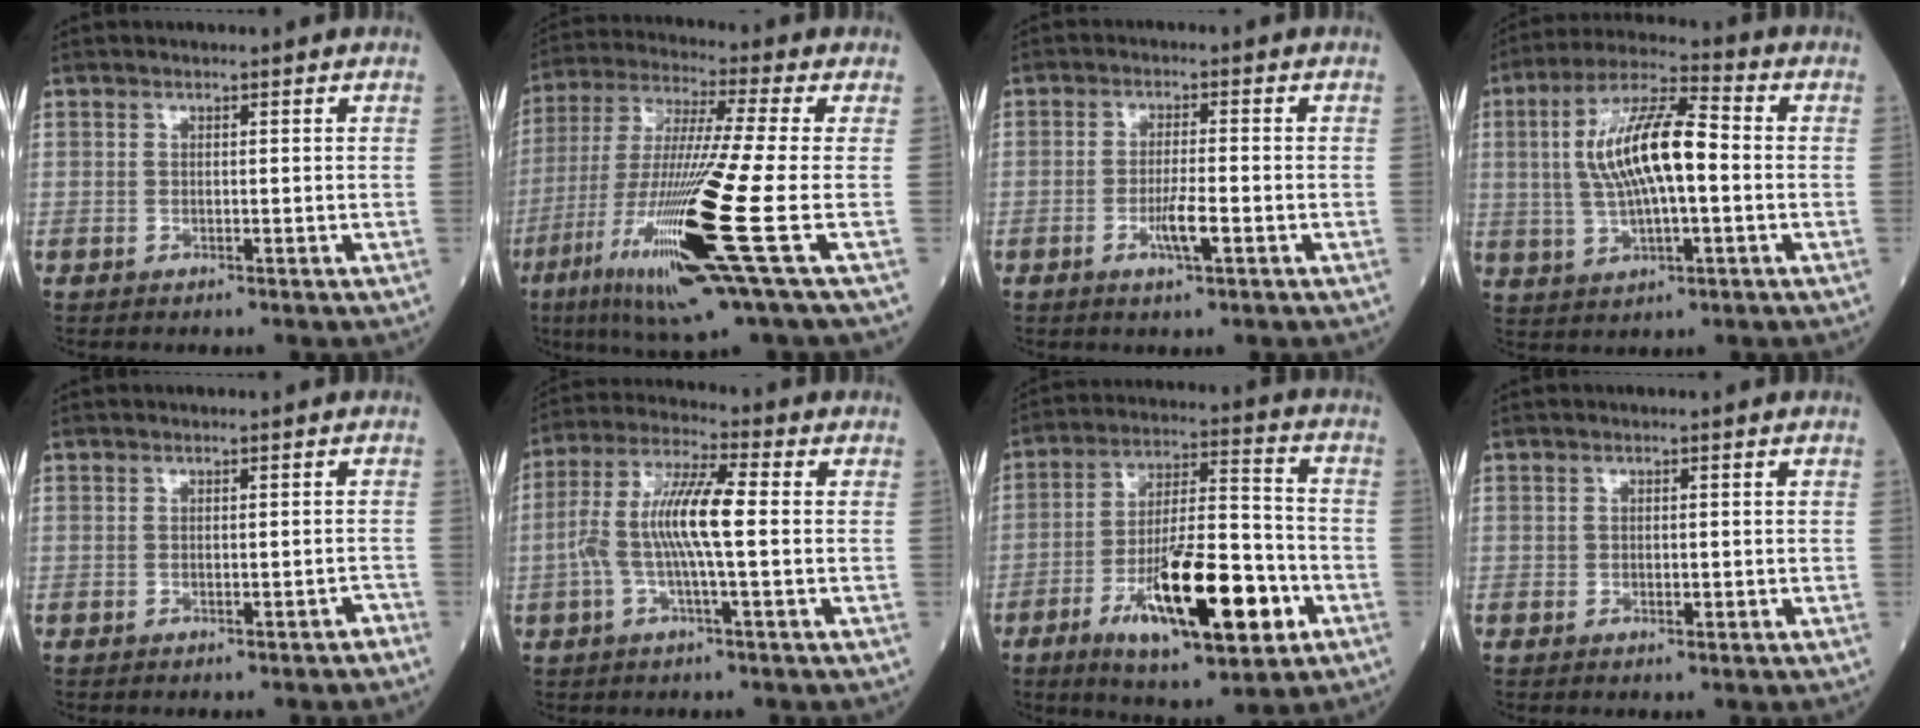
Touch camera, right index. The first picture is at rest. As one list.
[{"total": 20.0, "force": [-6.9, -0.8, 18.8], "torque": [-0.380, -0.043, -0.138]}, {"total": 4.4, "force": [-1.6, 0.5, 4.0], "torque": [-0.072, -0.004, -0.030]}, {"total": 13.0, "force": [0.5, 3.5, 12.5], "torque": [-0.247, 0.021, 0.009]}, {"total": 1.0, "force": [-0.8, 0.2, 0.6], "torque": [-0.005, 0.006, -0.008]}, {"total": 10.6, "force": [-0.7, 1.3, 10.5], "torque": [-0.214, 0.018, -0.022]}, {"total": 18.7, "force": [-7.4, 4.6, 16.6], "torque": [-0.287, -0.009, -0.113]}, {"total": 1.1, "force": [-0.3, 0.7, 0.9], "torque": [-0.010, -0.001, -0.003]}]